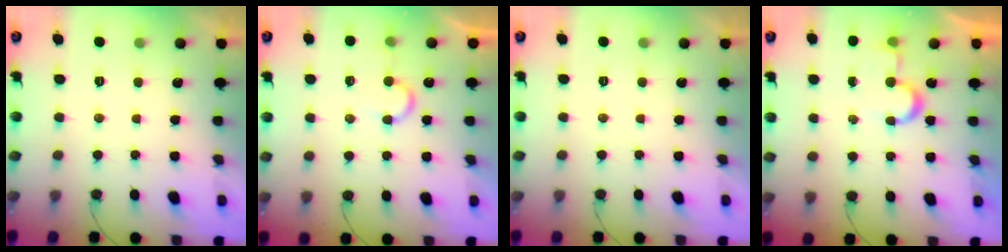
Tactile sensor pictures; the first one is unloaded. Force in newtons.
{"total": 6.1, "press": 6.1, "slide": 0.6}
{"total": 1.6, "press": 1.6, "slide": 0.0}
{"total": 5.6, "press": 5.6, "slide": 0.4}